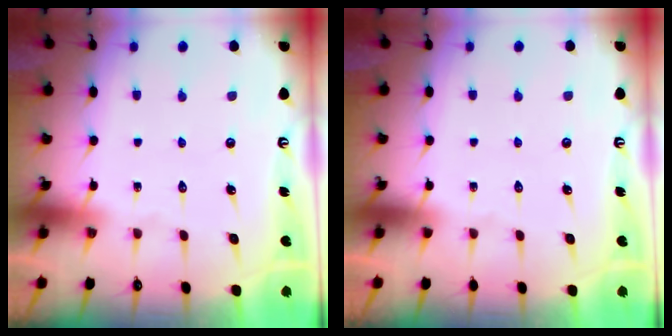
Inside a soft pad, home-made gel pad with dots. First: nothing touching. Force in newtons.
{"total": 0.0}